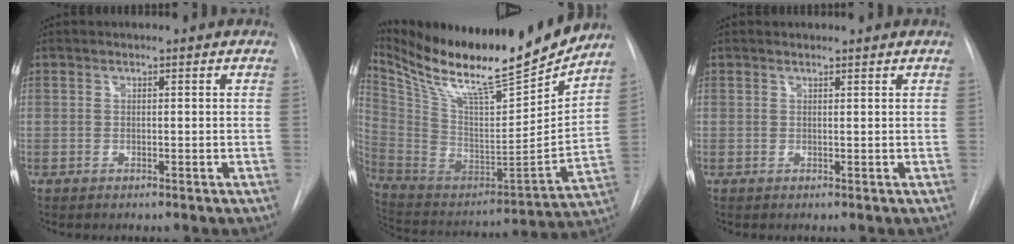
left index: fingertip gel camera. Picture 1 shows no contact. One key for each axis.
{"total": 24.6, "fx": 21.3, "fy": 2.8, "fz": 12.0, "tx": -0.227, "ty": -0.057, "tz": 0.351}
{"total": 1.4, "fx": 1.4, "fy": 0.1, "fz": 0.1, "tx": -0.008, "ty": 0.005, "tz": 0.017}